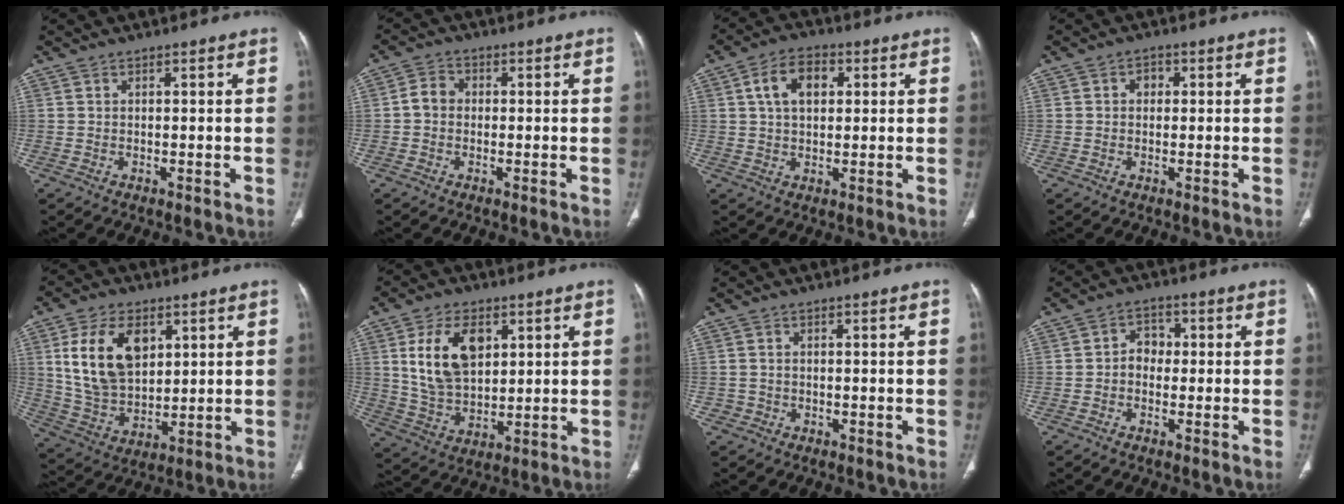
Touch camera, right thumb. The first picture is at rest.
{"total": 3.5, "force": [-0.3, 3.0, 1.9], "torque": [-0.024, 0.013, -0.013]}
{"total": 8.0, "force": [2.2, 5.2, 5.7], "torque": [-0.087, 0.009, 0.035]}
{"total": 2.0, "force": [0.3, 1.6, 1.1], "torque": [-0.006, 0.006, 0.000]}
{"total": 15.6, "force": [5.1, 9.9, 11.0], "torque": [-0.180, -0.016, 0.111]}
{"total": 13.6, "force": [4.2, 8.5, 9.7], "torque": [-0.156, -0.014, 0.091]}
{"total": 1.2, "force": [-0.4, 1.1, -0.1], "torque": [0.010, 0.008, -0.008]}
{"total": 3.9, "force": [-0.3, 3.2, 2.1], "torque": [-0.009, 0.018, -0.015]}